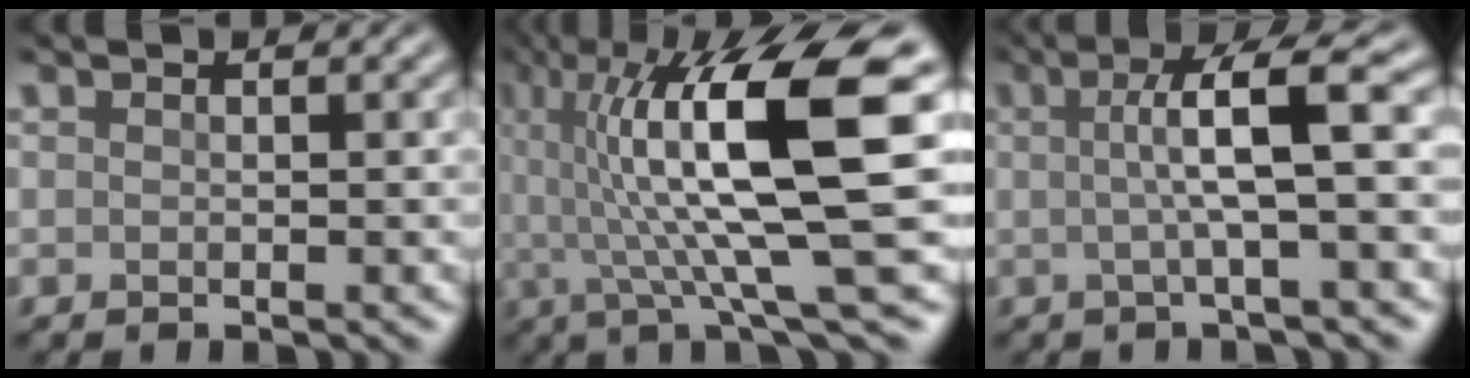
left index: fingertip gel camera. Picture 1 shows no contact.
{"total": 13.6, "force": [2.4, 2.8, 13.1], "torque": [-0.218, 0.012, 0.047]}
{"total": 5.5, "force": [0.5, 0.8, 5.4], "torque": [-0.090, 0.011, 0.005]}